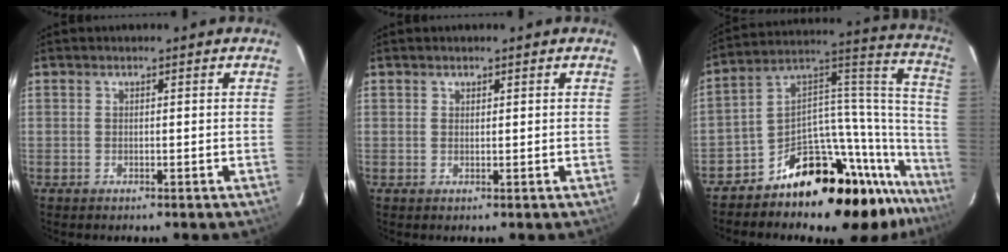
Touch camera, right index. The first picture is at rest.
{"total": 0.6, "force": [0.5, 0.4, 0.0], "torque": [0.000, 0.002, 0.008]}
{"total": 25.1, "force": [-19.4, 10.6, 11.9], "torque": [-0.107, 0.078, -0.299]}